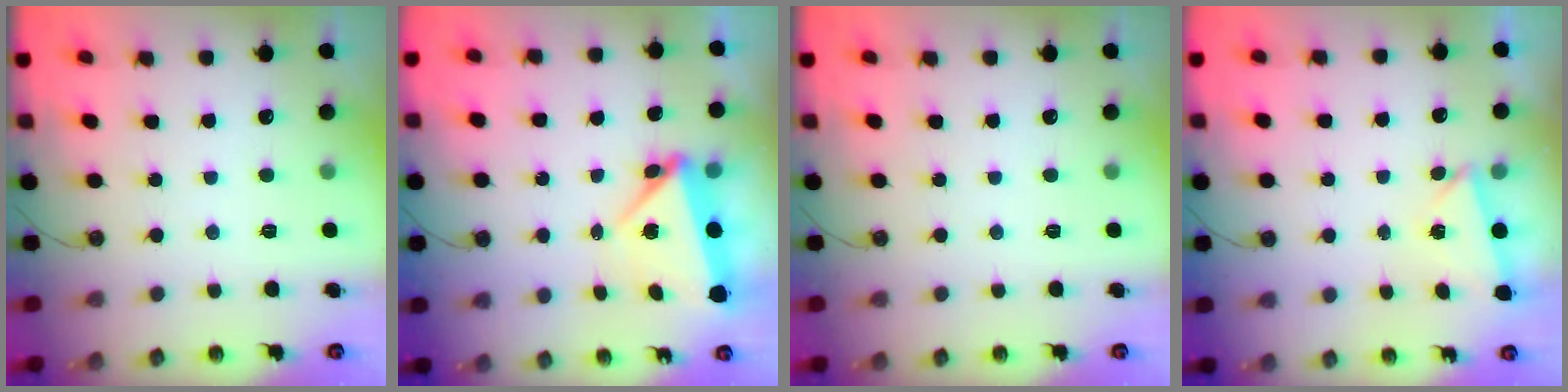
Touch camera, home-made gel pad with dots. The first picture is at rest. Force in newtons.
{"total": 6.1, "press": 6.0, "slide": 0.9}
{"total": 0.0}
{"total": 1.9, "press": 1.4, "slide": 1.4}